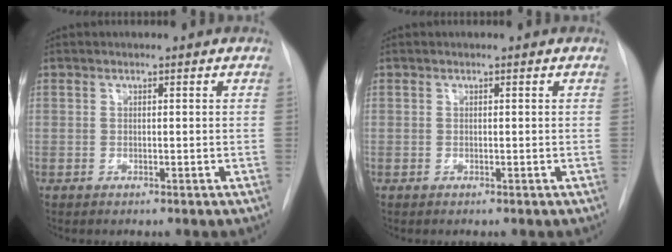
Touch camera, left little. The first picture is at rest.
{"total": 0.0}